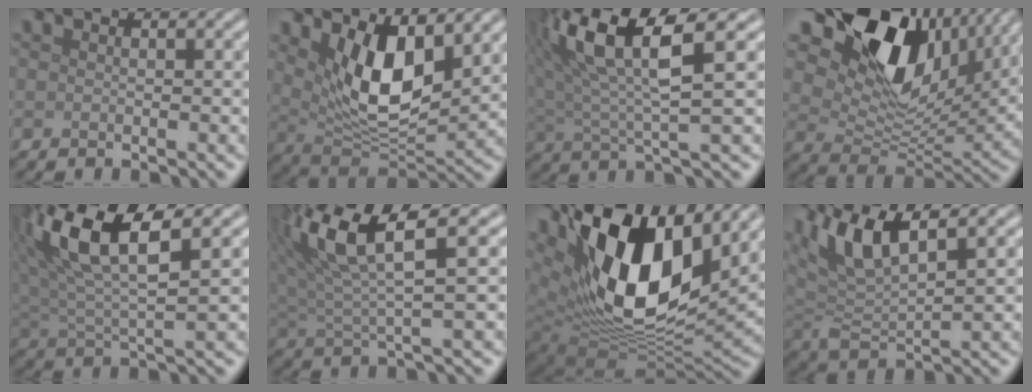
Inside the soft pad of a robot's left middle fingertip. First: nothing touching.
{"total": 7.9, "force": [2.6, 3.6, 6.6], "torque": [-0.125, -0.023, 0.049]}
{"total": 8.3, "force": [3.5, 2.1, 7.3], "torque": [-0.151, 0.011, 0.062]}
{"total": 14.6, "force": [7.5, 8.7, 9.1], "torque": [-0.167, 0.008, 0.137]}
{"total": 8.9, "force": [3.6, 3.1, 7.5], "torque": [-0.162, 0.010, 0.060]}
{"total": 7.1, "force": [2.9, 1.7, 6.2], "torque": [-0.137, 0.009, 0.055]}
{"total": 16.6, "force": [6.5, 8.7, 12.6], "torque": [-0.231, -0.002, 0.115]}
{"total": 6.5, "force": [3.2, 2.1, 5.3], "torque": [-0.117, 0.007, 0.056]}